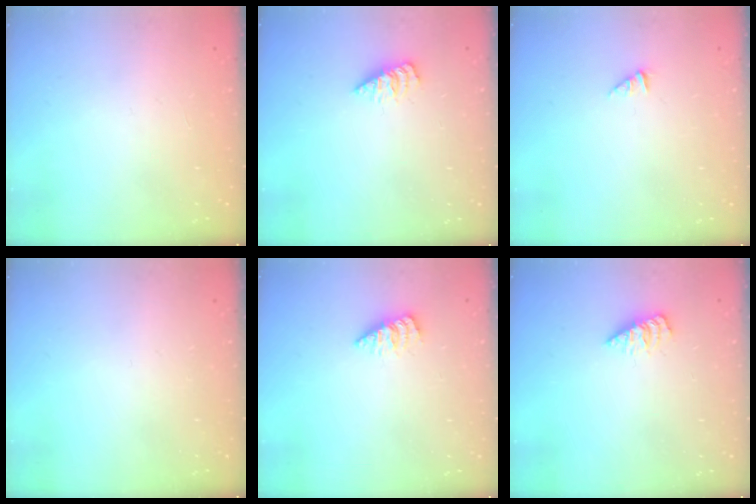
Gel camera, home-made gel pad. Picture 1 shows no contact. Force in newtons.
{"total": 2.3, "press": 2.2, "slide": 0.4}
{"total": 0.0}
{"total": 0.0}
{"total": 2.8, "press": 2.7, "slide": 0.3}
{"total": 2.3, "press": 2.2, "slide": 0.4}